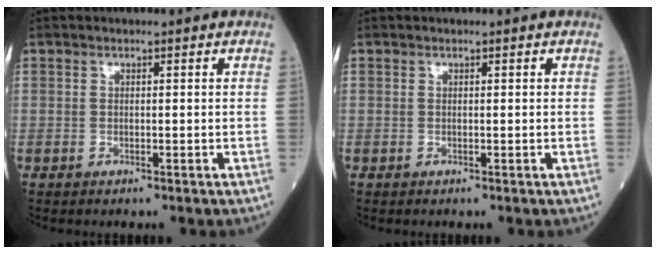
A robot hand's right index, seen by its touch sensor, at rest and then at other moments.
{"total": 0.0}